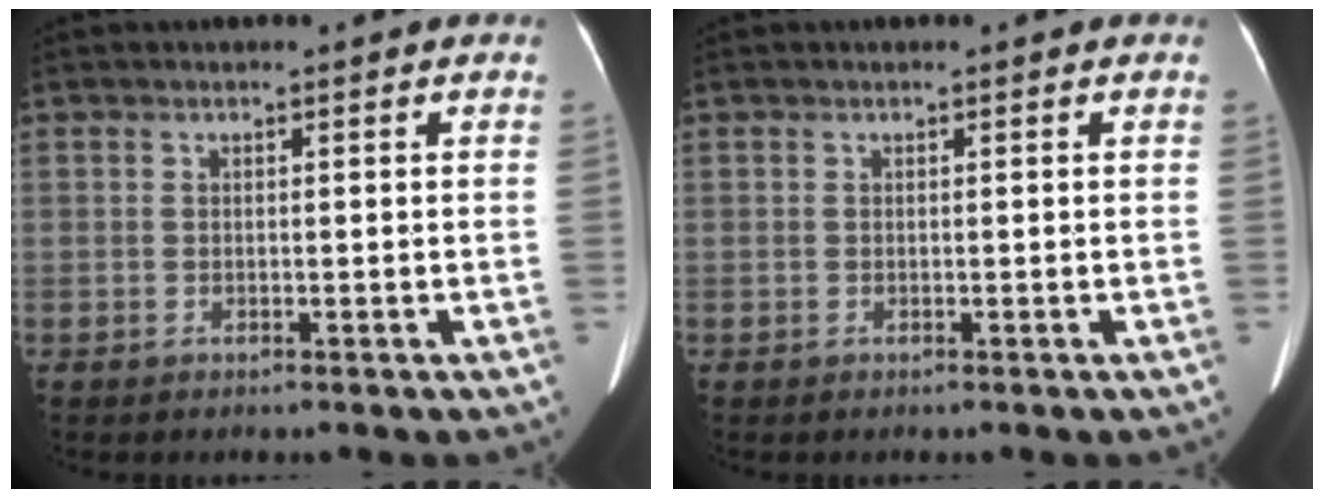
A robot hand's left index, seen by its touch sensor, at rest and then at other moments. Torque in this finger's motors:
{"motor_torque": [0.04, 0.03, 0.00, 0.00]}